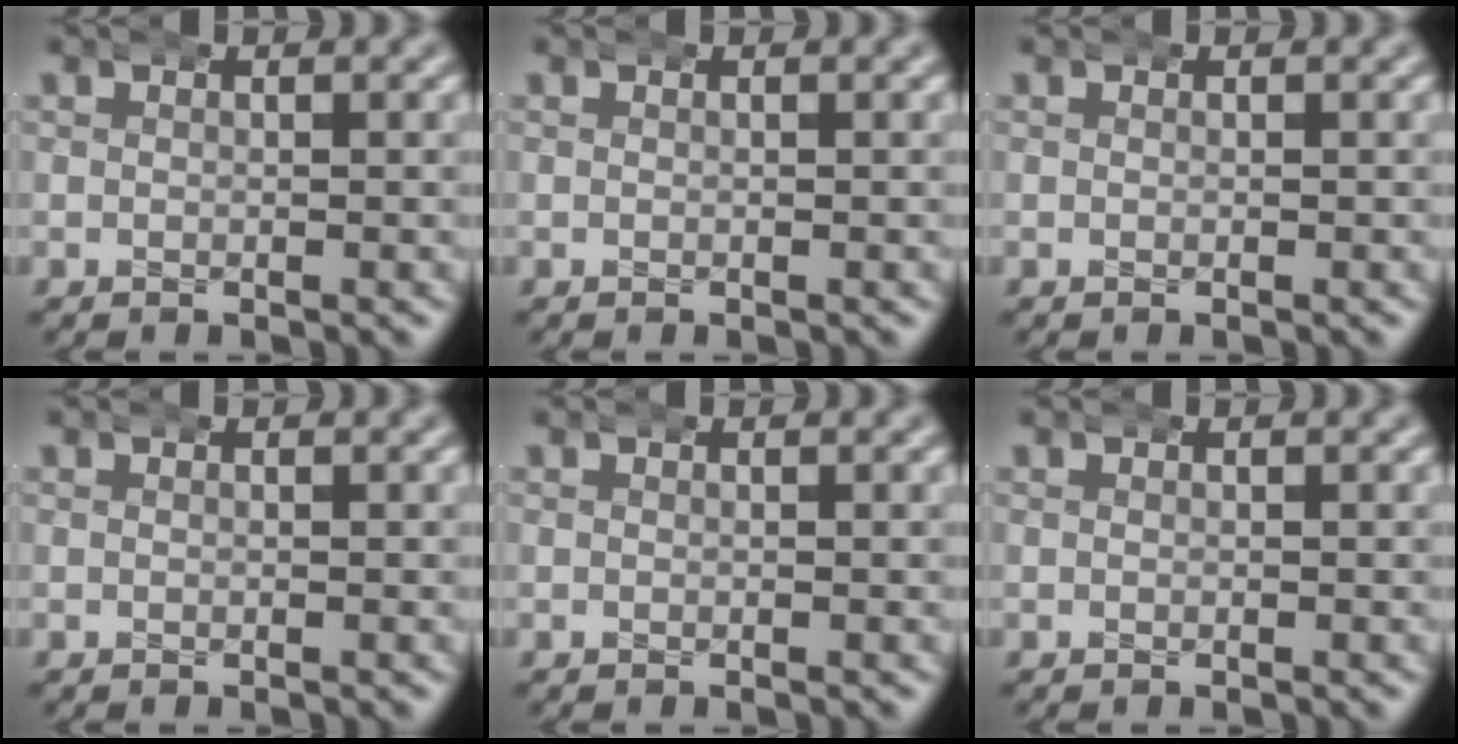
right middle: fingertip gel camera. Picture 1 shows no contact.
{"total": 0.0}
{"total": 0.0}
{"total": 0.0}
{"total": 0.0}
{"total": 0.0}